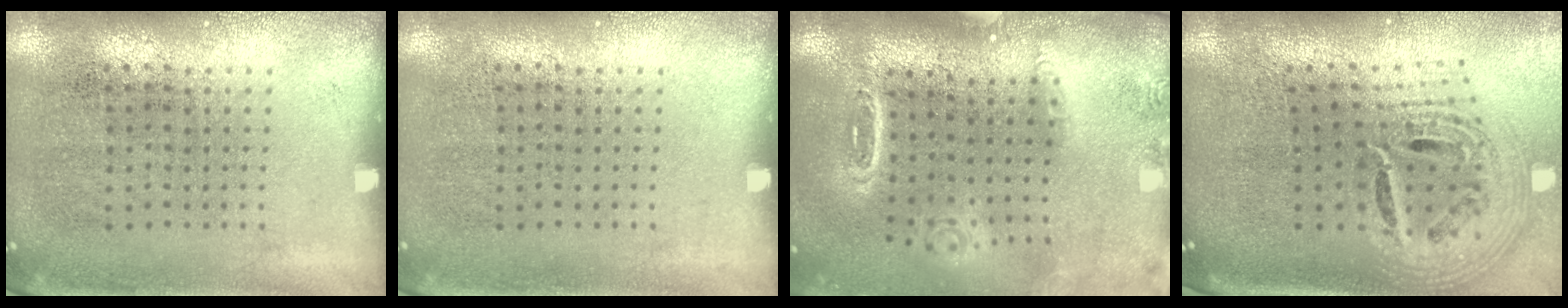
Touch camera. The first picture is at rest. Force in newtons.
{"total": 0.0}
{"total": 1.6, "press": 1.6, "slide": 0.5}
{"total": 2.5, "press": 1.8, "slide": 1.8}